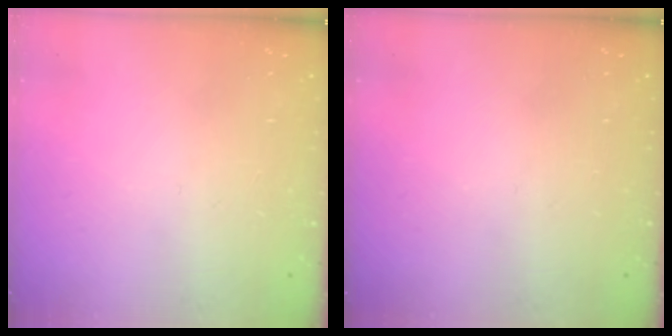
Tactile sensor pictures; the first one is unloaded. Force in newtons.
{"total": 0.0}